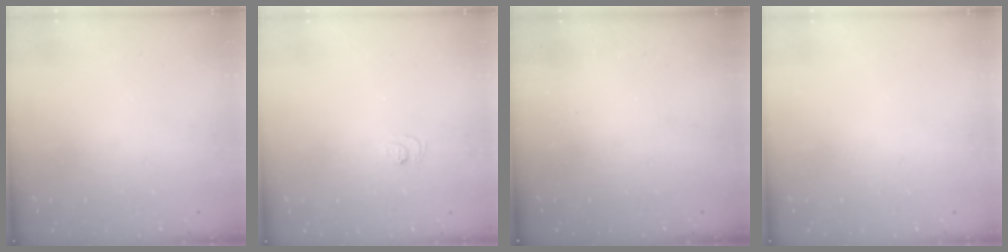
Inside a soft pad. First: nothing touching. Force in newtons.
{"total": 4.8, "press": 4.8, "slide": 0.4}
{"total": 2.3, "press": 2.1, "slide": 0.8}
{"total": 0.0}